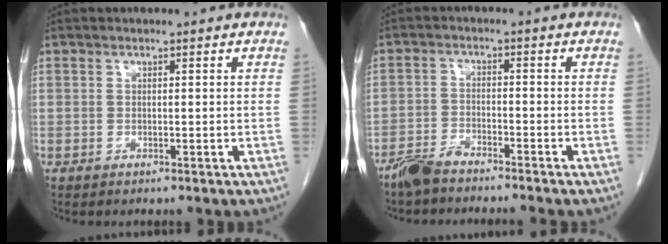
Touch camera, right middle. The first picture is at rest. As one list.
[{"total": 4.1, "force": [-3.8, 0.1, 1.5], "torque": [-0.032, -0.013, -0.076]}]